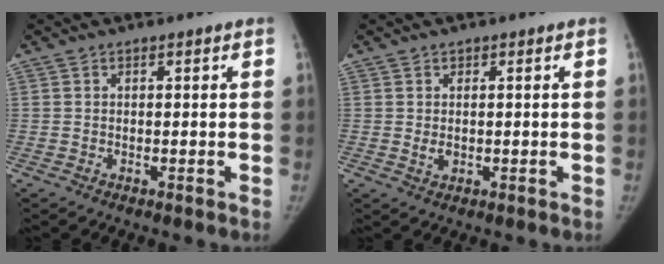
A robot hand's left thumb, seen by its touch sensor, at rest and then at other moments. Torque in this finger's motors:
{"motor_torque": [-0.04, 0.05, 0.09, -0.04, -0.01]}